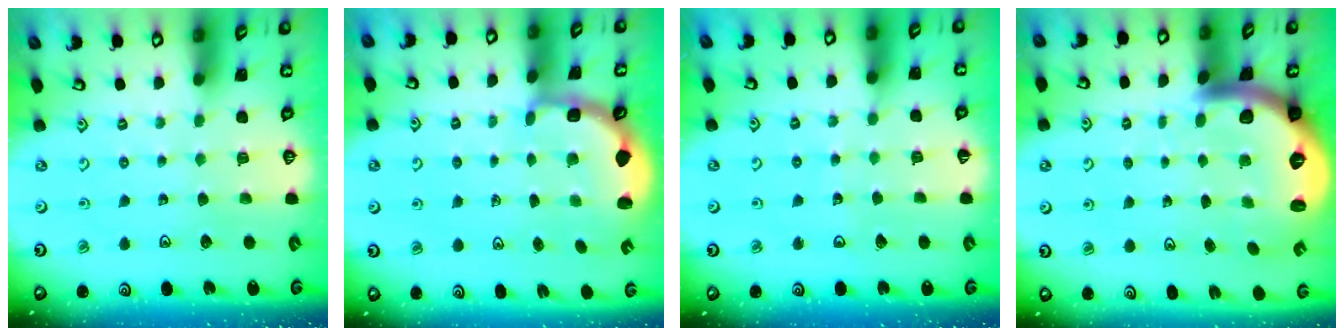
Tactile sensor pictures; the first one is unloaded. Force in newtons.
{"total": 2.9, "press": 2.0, "slide": 2.1}
{"total": 3.6, "press": 3.6, "slide": 0.4}
{"total": 5.5, "press": 5.5, "slide": 0.8}